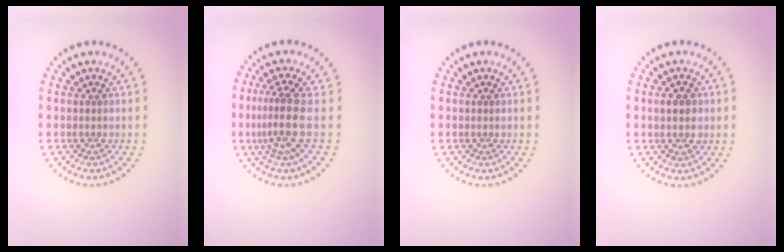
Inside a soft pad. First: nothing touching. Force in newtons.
{"total": 3.4, "press": 2.5, "slide": 2.3}
{"total": 0.0}
{"total": 2.0, "press": 2.0, "slide": 0.2}